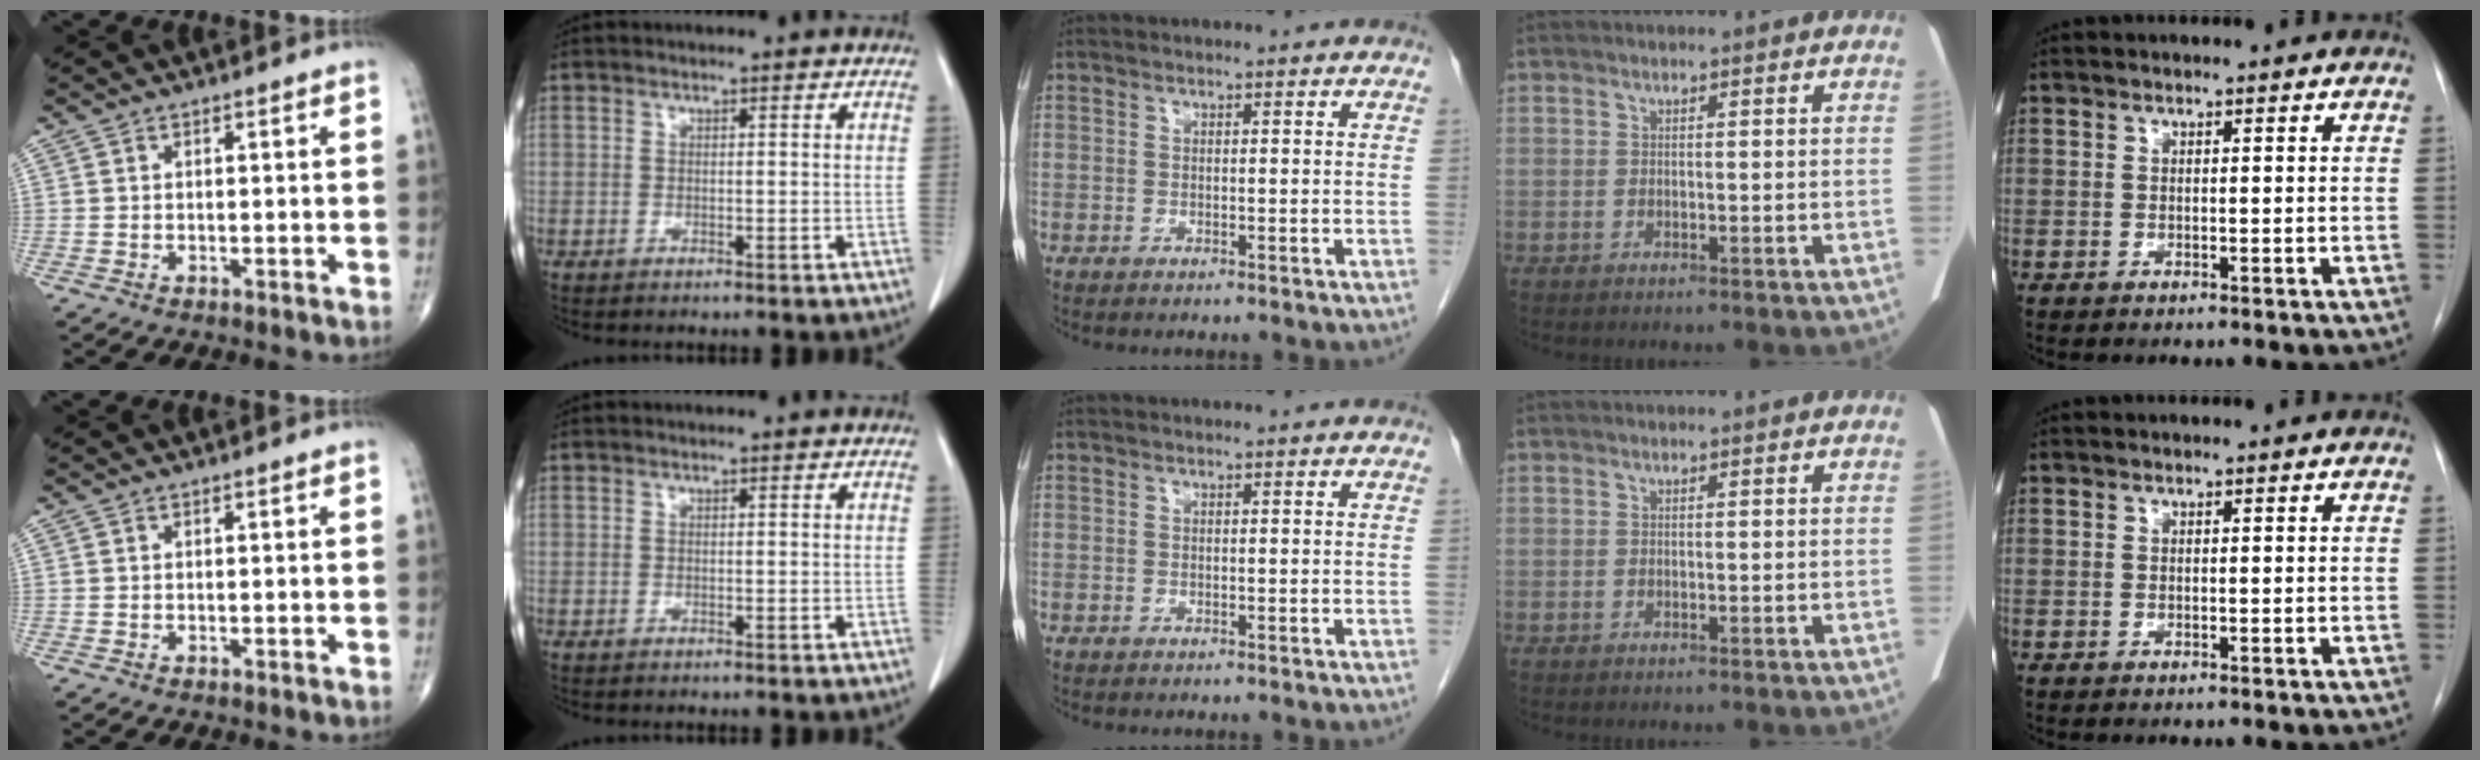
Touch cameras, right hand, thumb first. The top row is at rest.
{}